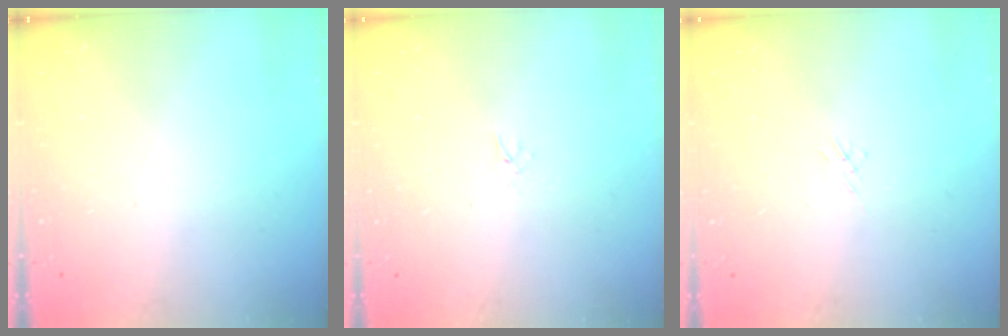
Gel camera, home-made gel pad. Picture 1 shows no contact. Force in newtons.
{"total": 1.6, "press": 1.6, "slide": 0.2}
{"total": 1.2, "press": 1.1, "slide": 0.3}